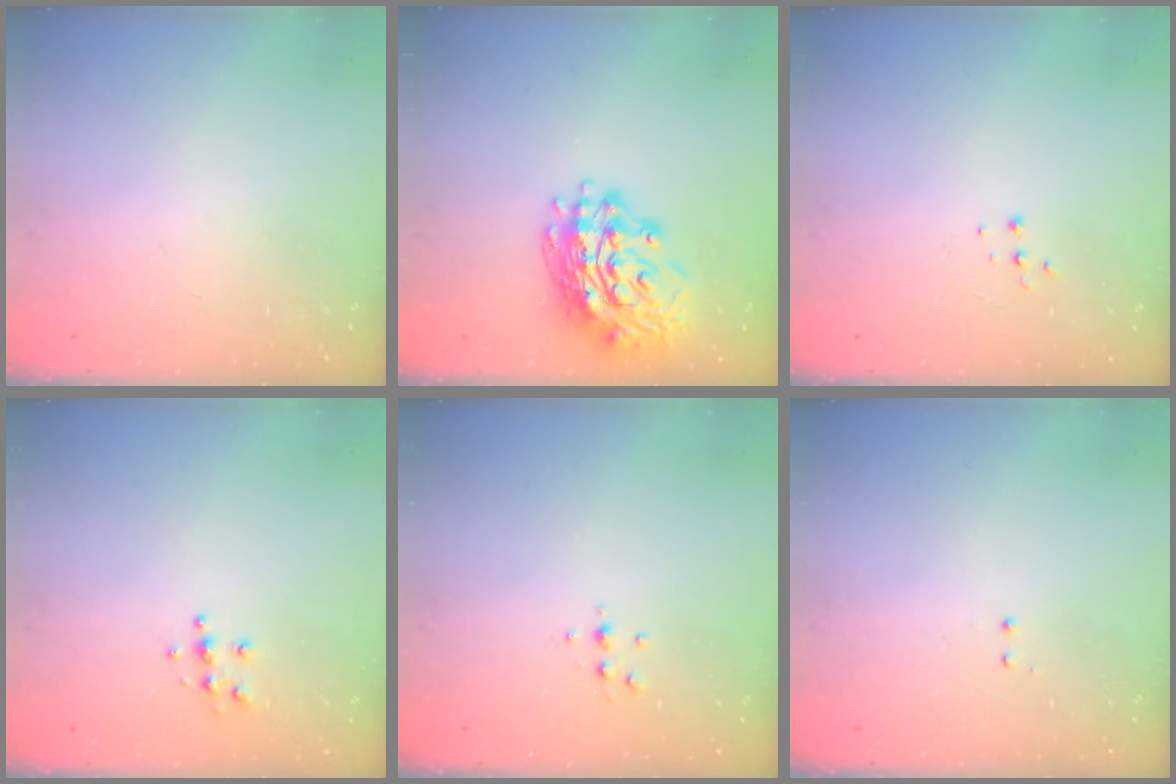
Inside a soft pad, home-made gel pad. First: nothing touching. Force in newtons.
{"total": 16.1, "press": 16.0, "slide": 1.7}
{"total": 4.9, "press": 4.9, "slide": 0.7}
{"total": 5.5, "press": 5.5, "slide": 0.5}
{"total": 5.3, "press": 5.2, "slide": 1.0}
{"total": 0.5, "press": 0.5, "slide": 0.3}